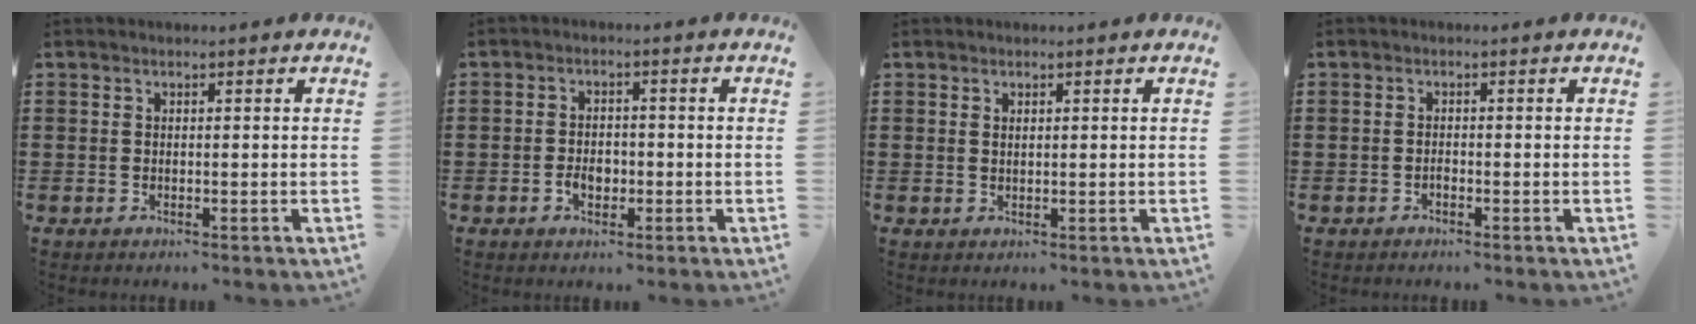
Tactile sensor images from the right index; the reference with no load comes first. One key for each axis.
{"total": 3.0, "fx": -1.0, "fy": 2.0, "fz": 2.1, "tx": -0.040, "ty": 0.003, "tz": -0.018}
{"total": 0.6, "fx": 0.4, "fy": 0.3, "fz": 0.4, "tx": -0.008, "ty": 0.002, "tz": 0.007}
{"total": 0.8, "fx": -0.6, "fy": 0.5, "fz": 0.3, "tx": -0.007, "ty": 0.000, "tz": -0.011}